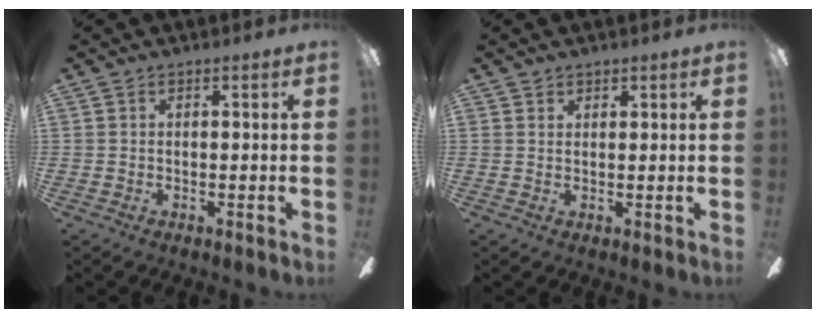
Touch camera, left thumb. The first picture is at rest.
{"total": 1.2, "force": [1.1, 0.5, 0.0], "torque": [0.006, -0.004, 0.020]}